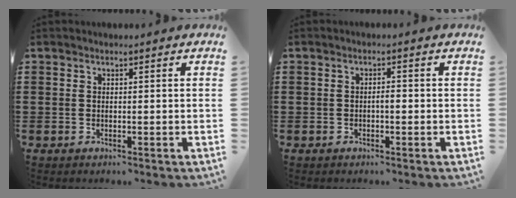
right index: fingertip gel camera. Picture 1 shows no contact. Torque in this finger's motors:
{"motor_torque": [0.42, -0.36, 0.03, 0.03]}